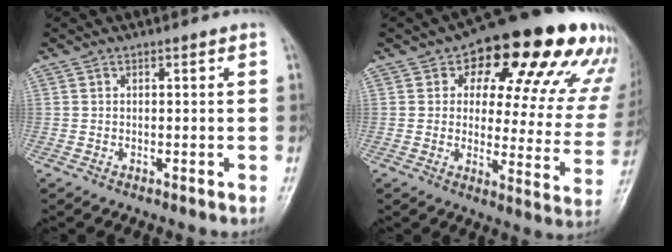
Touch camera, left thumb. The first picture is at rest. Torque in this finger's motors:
{"motor_torque": [1.14, 1.20, 1.35, -1.29, 0.13]}